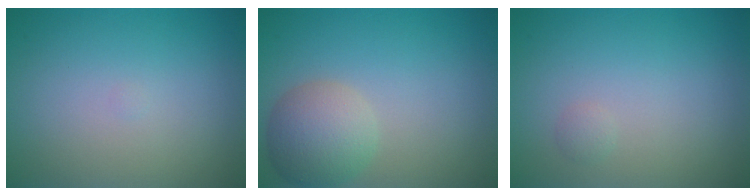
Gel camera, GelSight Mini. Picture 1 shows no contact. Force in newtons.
{"total": 4.5, "press": 4.5, "slide": 0.1}
{"total": 0.6, "press": 0.6, "slide": 0.1}